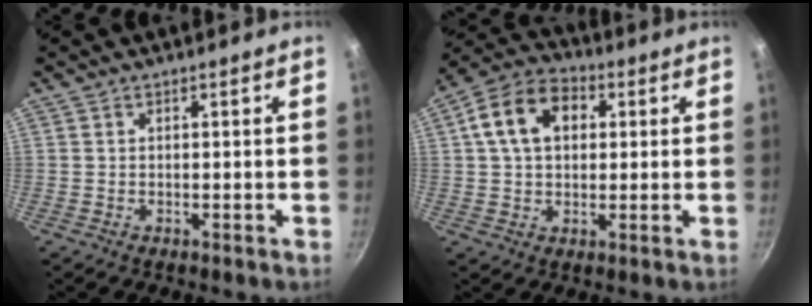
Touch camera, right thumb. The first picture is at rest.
{"total": 12.3, "force": [2.9, 8.7, 8.1], "torque": [-0.119, 0.020, 0.032]}